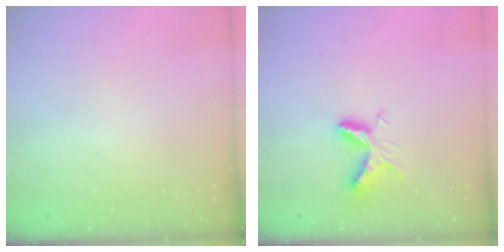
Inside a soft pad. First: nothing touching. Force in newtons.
{"total": 6.2, "press": 6.2, "slide": 0.7}